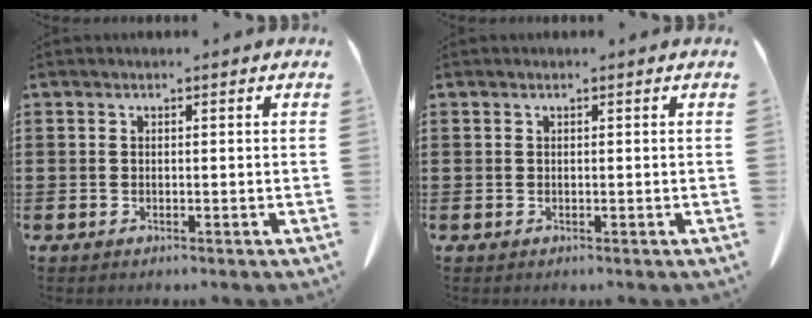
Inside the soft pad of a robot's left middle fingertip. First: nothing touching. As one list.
[{"total": 0.0}]